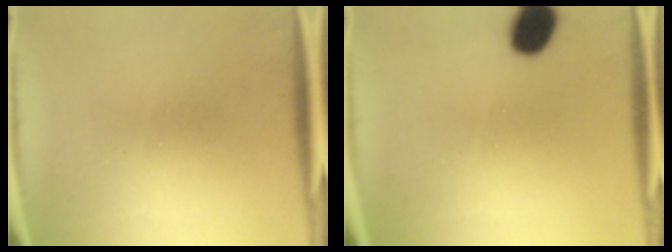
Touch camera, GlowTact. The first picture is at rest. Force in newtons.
{"total": 9.1}